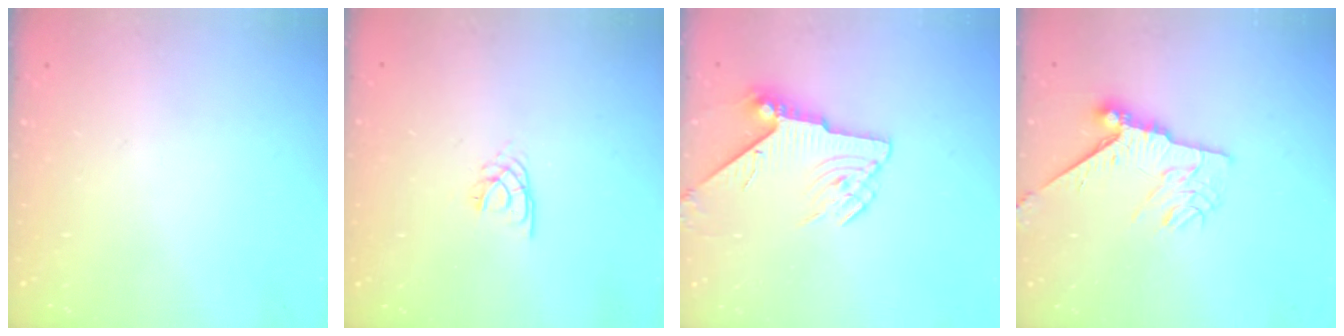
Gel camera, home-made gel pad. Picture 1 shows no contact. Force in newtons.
{"total": 2.2, "press": 2.2, "slide": 0.4}
{"total": 7.0, "press": 7.0, "slide": 0.7}
{"total": 9.6, "press": 9.5, "slide": 1.0}